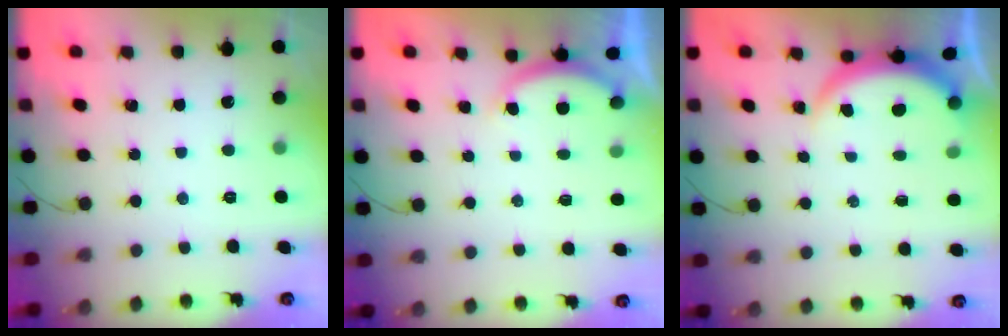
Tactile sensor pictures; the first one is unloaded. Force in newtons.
{"total": 2.5, "press": 2.4, "slide": 0.6}
{"total": 3.8, "press": 3.8, "slide": 0.2}